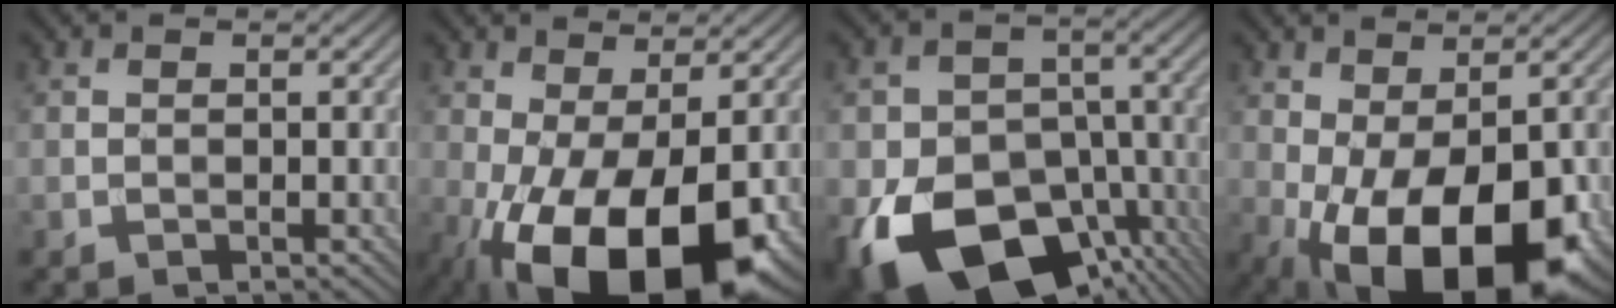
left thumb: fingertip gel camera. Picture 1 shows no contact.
{"total": 16.9, "force": [-6.5, 7.8, 13.5], "torque": [-0.259, -0.031, -0.084]}
{"total": 18.4, "force": [-9.4, 12.6, 9.5], "torque": [-0.189, -0.047, -0.138]}
{"total": 15.2, "force": [-4.7, 7.8, 12.1], "torque": [-0.203, -0.030, -0.054]}